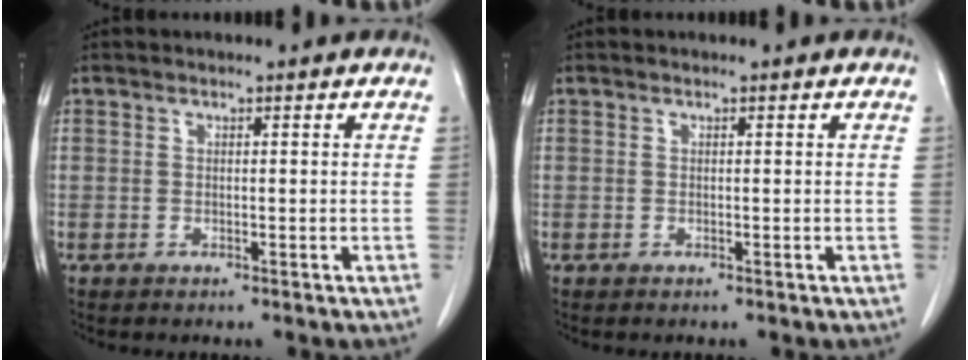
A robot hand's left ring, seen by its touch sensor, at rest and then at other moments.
{"total": 0.0}